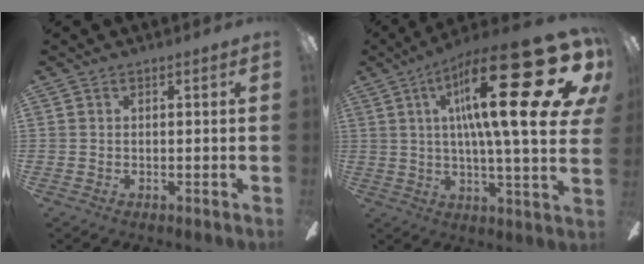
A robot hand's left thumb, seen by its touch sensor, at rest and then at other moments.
{"total": 31.0, "force": [10.6, 7.6, 28.1], "torque": [-0.440, -0.054, 0.159]}